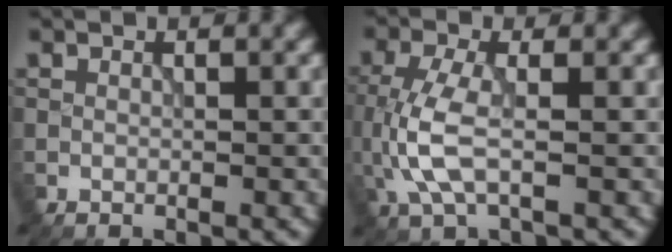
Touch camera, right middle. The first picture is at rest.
{"total": 4.3, "force": [-0.7, 1.6, 3.9], "torque": [-0.102, -0.004, -0.015]}